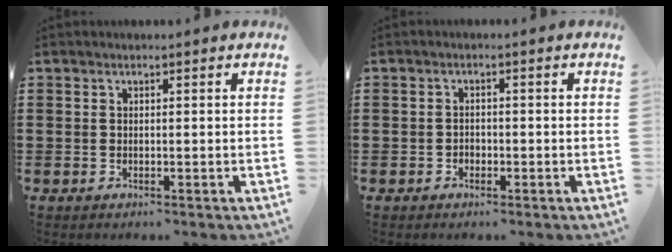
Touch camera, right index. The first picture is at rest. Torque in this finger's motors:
{"motor_torque": [0.53, 0.66, 0.02, 0.01]}